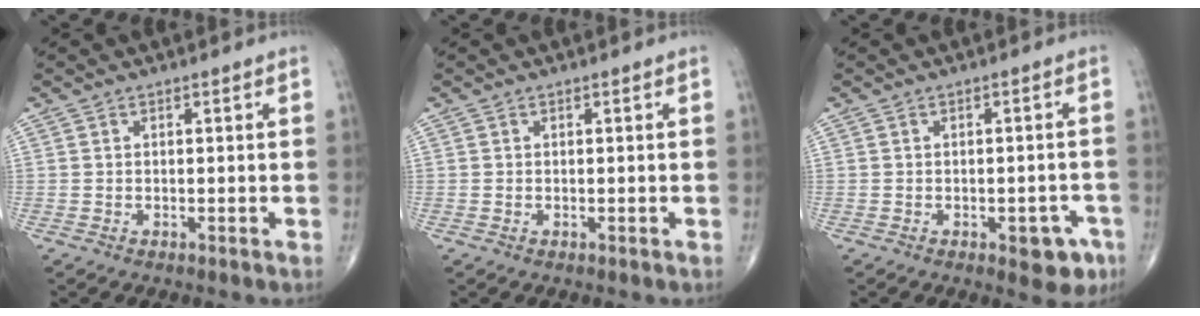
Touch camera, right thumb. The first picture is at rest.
{"total": 0.0}
{"total": 5.7, "force": [-2.7, 2.8, 4.1], "torque": [-0.023, 0.015, -0.027]}